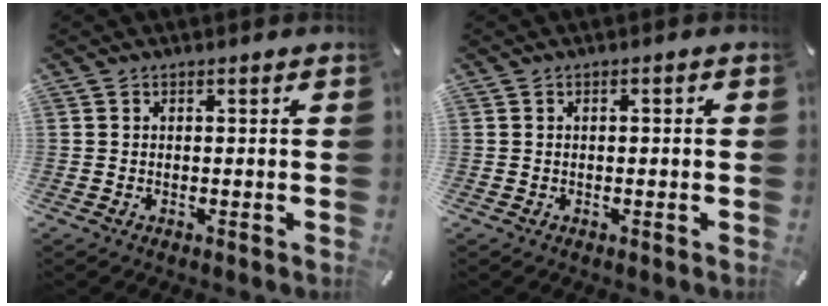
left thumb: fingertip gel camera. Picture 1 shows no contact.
{"total": 0.9, "force": [-0.2, 0.4, 0.8], "torque": [-0.013, 0.002, -0.005]}